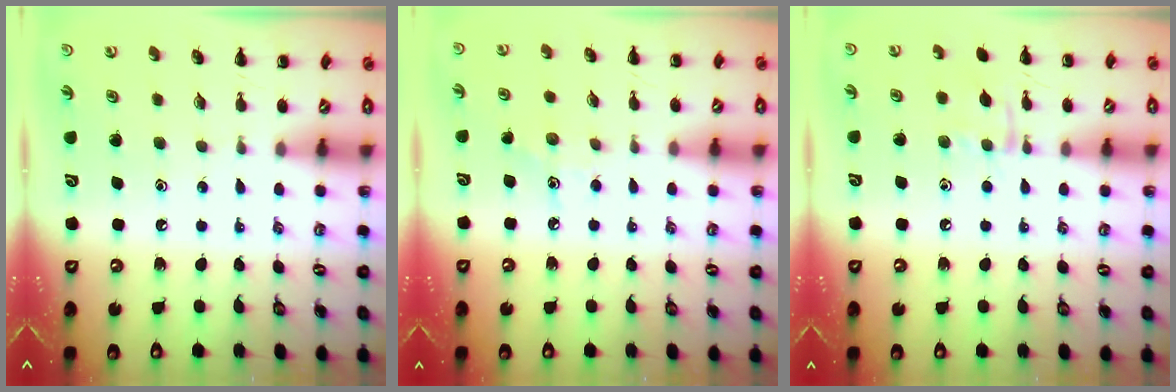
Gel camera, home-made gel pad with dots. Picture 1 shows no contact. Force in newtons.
{"total": 4.4, "press": 4.1, "slide": 1.6}
{"total": 6.7, "press": 6.7, "slide": 0.8}